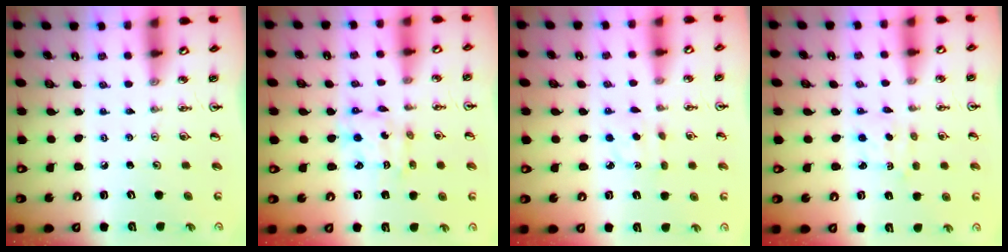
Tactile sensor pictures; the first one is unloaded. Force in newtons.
{"total": 5.5, "press": 5.5, "slide": 0.2}
{"total": 2.7, "press": 2.6, "slide": 0.4}
{"total": 1.8, "press": 1.8, "slide": 0.2}